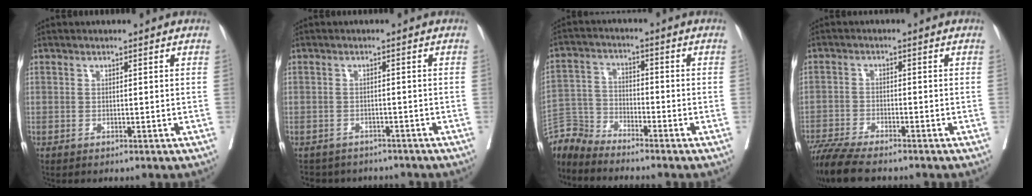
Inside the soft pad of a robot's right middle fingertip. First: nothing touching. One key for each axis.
{"total": 6.0, "fx": -5.5, "fy": 2.4, "fz": 0.3, "tx": -0.007, "ty": 0.002, "tz": -0.068}
{"total": 5.6, "fx": -5.6, "fy": -0.1, "fz": -0.7, "tx": 0.006, "ty": -0.002, "tz": -0.113}
{"total": 8.2, "fx": -7.0, "fy": 0.9, "fz": 4.2, "tx": -0.077, "ty": -0.023, "tz": -0.123}